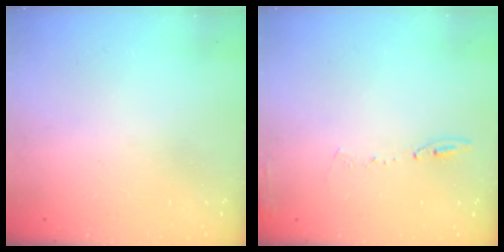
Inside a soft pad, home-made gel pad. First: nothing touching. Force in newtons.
{"total": 8.3, "press": 8.3, "slide": 0.9}